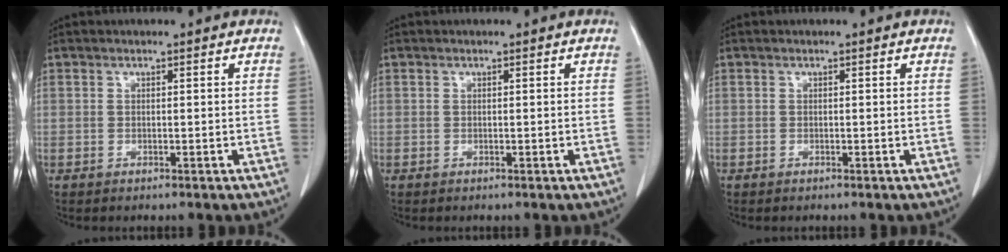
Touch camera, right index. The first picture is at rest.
{"total": 0.0}
{"total": 0.0}